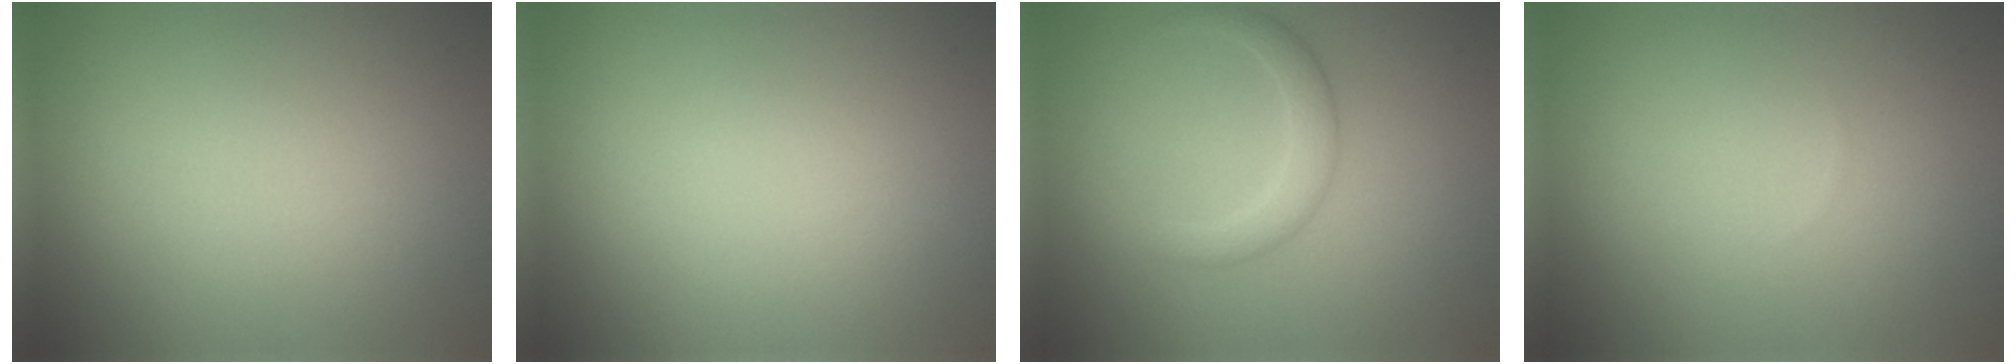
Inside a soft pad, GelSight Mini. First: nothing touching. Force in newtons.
{"total": 0.0}
{"total": 2.2, "press": 2.2, "slide": 0.1}
{"total": 0.0}